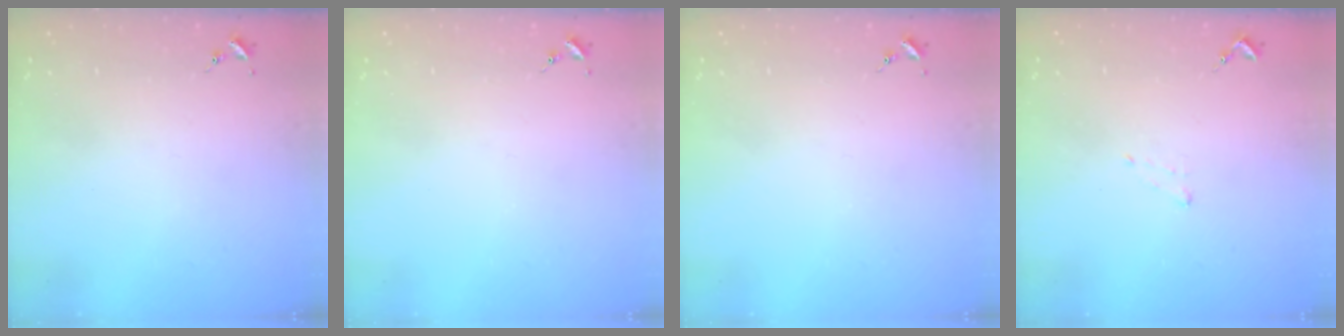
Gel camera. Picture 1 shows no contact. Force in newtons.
{"total": 0.0}
{"total": 0.0}
{"total": 3.8, "press": 3.8, "slide": 0.5}